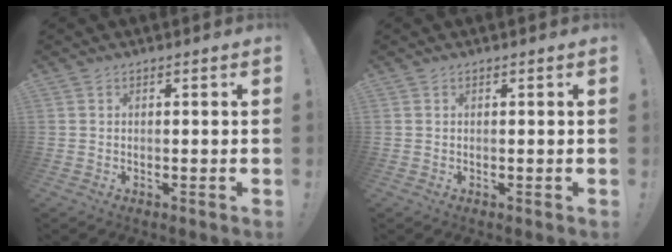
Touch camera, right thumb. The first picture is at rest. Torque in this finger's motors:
{"motor_torque": [-0.16, 0.06, 0.12, -0.09, 0.03]}